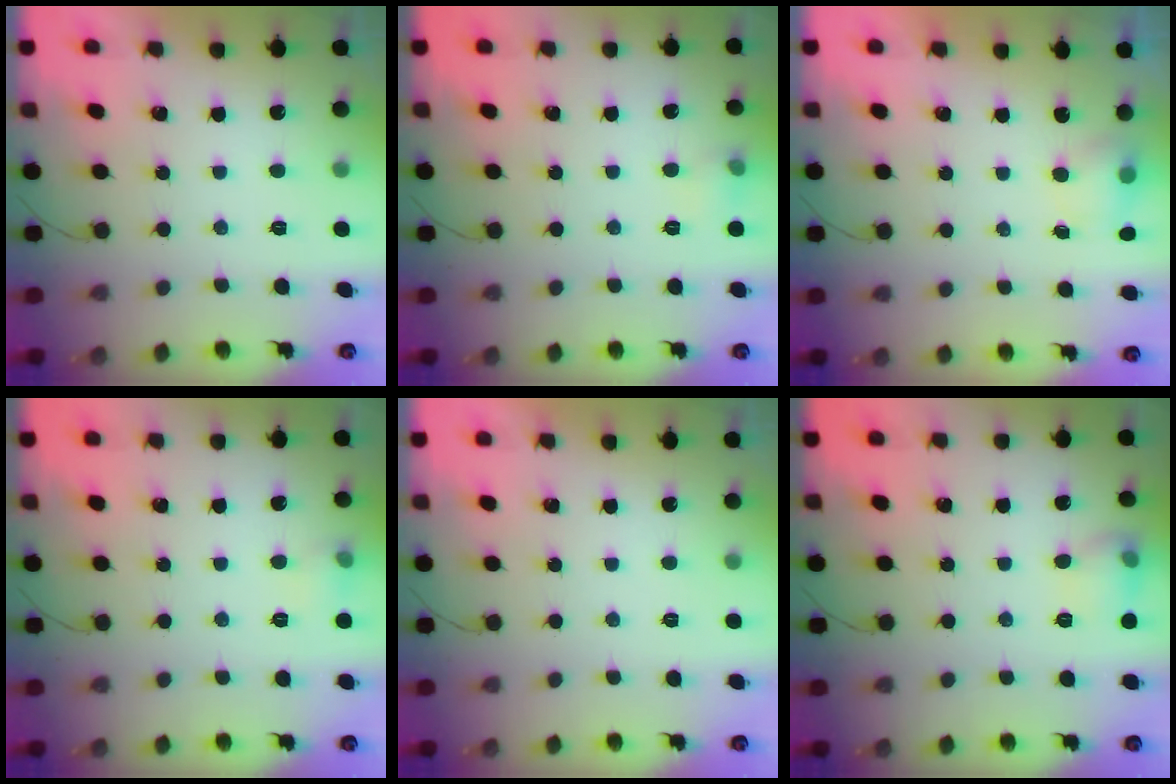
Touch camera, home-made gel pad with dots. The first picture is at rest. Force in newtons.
{"total": 4.9, "press": 4.6, "slide": 1.4}
{"total": 4.1, "press": 4.1, "slide": 0.7}
{"total": 4.9, "press": 4.6, "slide": 1.4}
{"total": 0.0}
{"total": 7.3, "press": 7.2, "slide": 1.0}